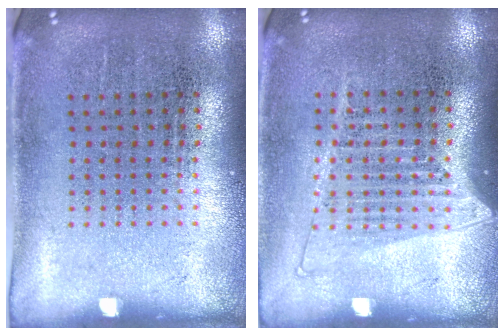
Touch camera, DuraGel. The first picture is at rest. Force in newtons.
{"total": 1.3, "press": 1.2, "slide": 0.6}